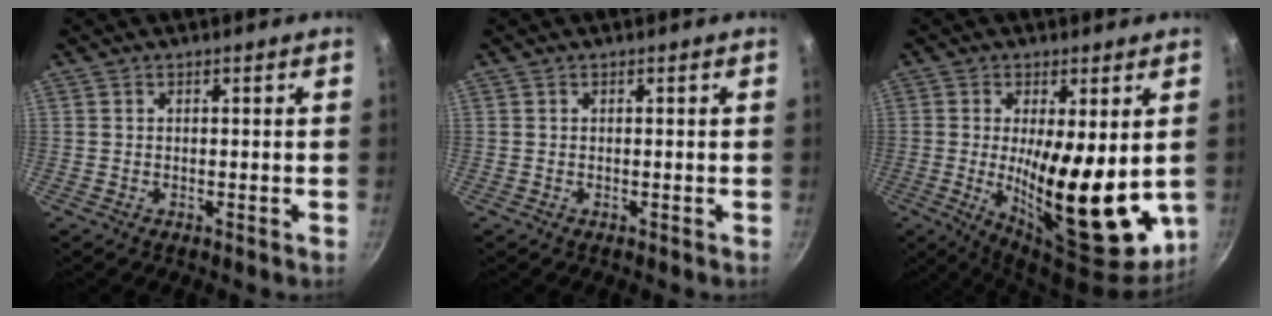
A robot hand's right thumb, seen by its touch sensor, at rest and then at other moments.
{"total": 0.0}
{"total": 18.9, "force": [-0.3, 6.7, 17.6], "torque": [-0.252, -0.029, 0.008]}